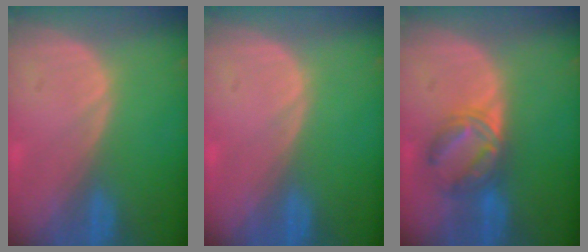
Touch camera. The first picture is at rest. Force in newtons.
{"total": 0.0}
{"total": 5.9, "press": 5.8, "slide": 1.0}